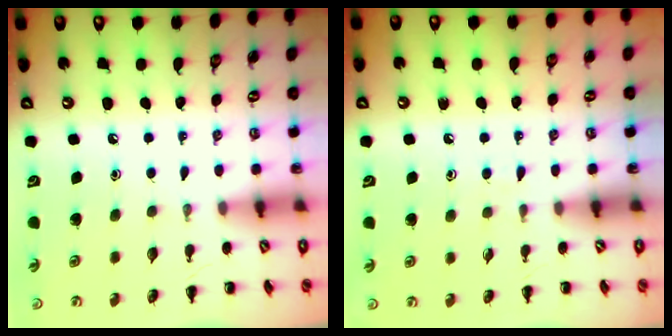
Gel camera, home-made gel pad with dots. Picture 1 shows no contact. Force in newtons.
{"total": 2.9, "press": 2.6, "slide": 1.4}